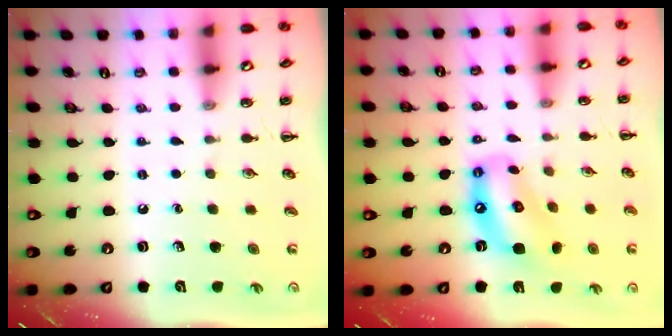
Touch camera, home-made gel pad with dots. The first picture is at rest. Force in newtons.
{"total": 12.0, "press": 11.7, "slide": 2.6}